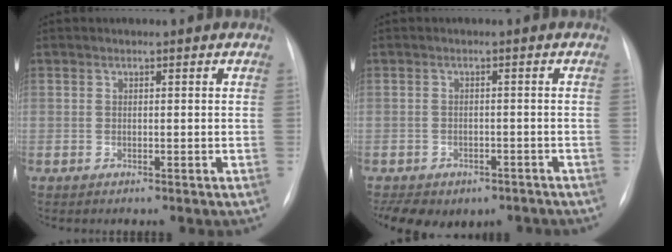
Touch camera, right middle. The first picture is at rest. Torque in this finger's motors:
{"motor_torque": [1.10, -1.04, 0.20, 0.05]}